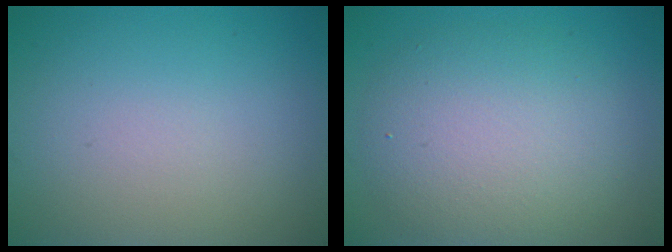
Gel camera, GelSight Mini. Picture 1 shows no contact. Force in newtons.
{"total": 6.2, "press": 6.2, "slide": 0.7}